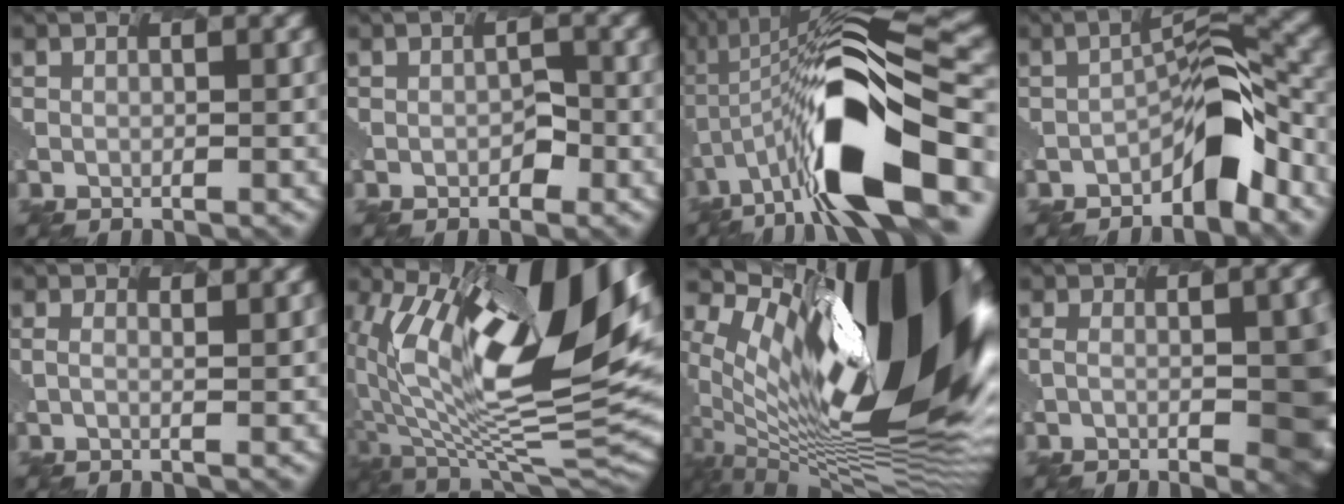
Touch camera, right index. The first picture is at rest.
{"total": 1.1, "force": [-0.4, 0.2, -1.0], "torque": [-0.002, 0.004, -0.015]}
{"total": 13.4, "force": [-3.9, 5.0, 11.8], "torque": [-0.226, 0.027, -0.081]}
{"total": 5.5, "force": [-3.8, 2.0, 3.4], "torque": [-0.050, 0.032, -0.084]}
{"total": 1.0, "force": [1.0, 0.2, 0.2], "torque": [0.007, 0.025, -0.015]}
{"total": 14.4, "force": [4.3, 6.6, 12.0], "torque": [-0.225, 0.015, 0.059]}
{"total": 17.1, "force": [4.2, 7.1, 15.0], "torque": [-0.259, 0.024, 0.045]}
{"total": 7.4, "force": [-1.8, 2.8, 6.7], "torque": [-0.084, 0.002, -0.022]}